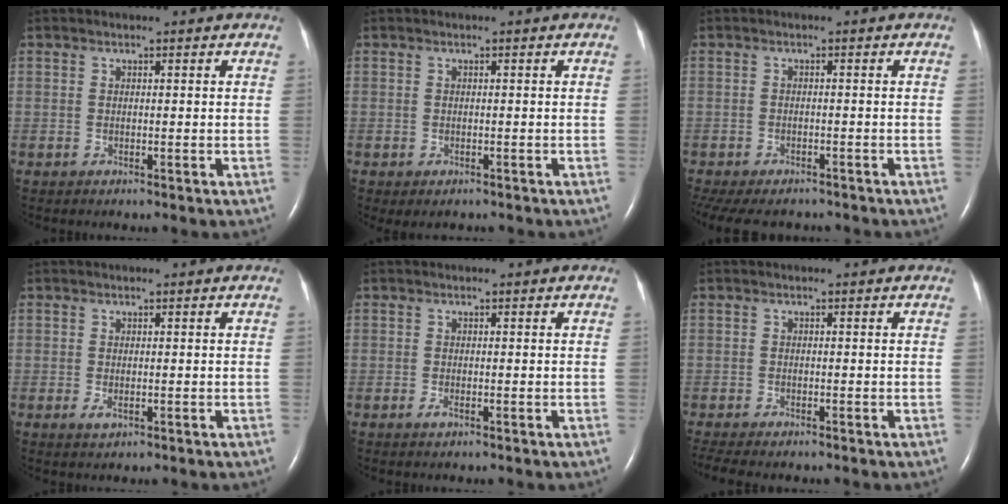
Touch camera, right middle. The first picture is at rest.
{"total": 1.9, "force": [-1.4, 0.9, 0.9], "torque": [-0.013, -0.004, -0.014]}
{"total": 12.8, "force": [-10.5, 5.1, 5.3], "torque": [-0.133, -0.017, -0.135]}
{"total": 1.3, "force": [-0.4, 0.5, 1.2], "torque": [-0.025, -0.005, -0.005]}
{"total": 0.8, "force": [-0.4, 0.1, 0.6], "torque": [-0.017, -0.002, -0.007]}
{"total": 6.4, "force": [-5.3, 1.6, 3.2], "torque": [-0.054, -0.008, -0.078]}